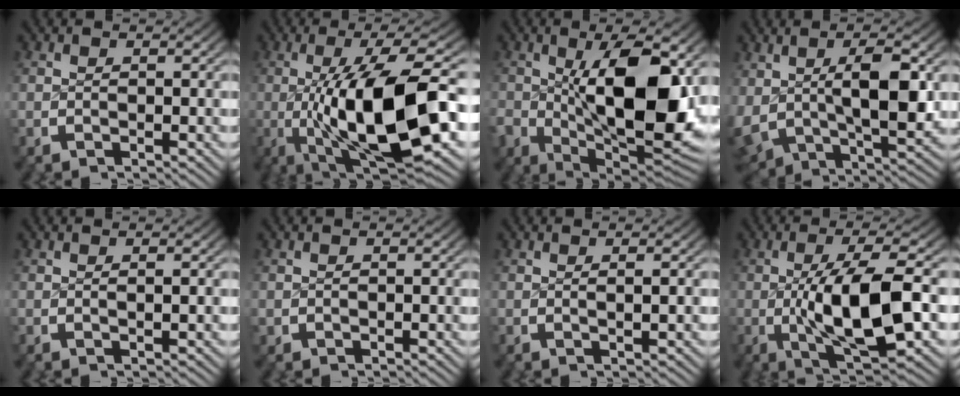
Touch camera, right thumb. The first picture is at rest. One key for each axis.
{"total": 16.1, "fx": -2.1, "fy": 7.0, "fz": 14.3, "tx": -0.262, "ty": -0.031, "tz": -0.014}
{"total": 15.6, "fx": -1.1, "fy": 8.6, "fz": 12.9, "tx": -0.224, "ty": -0.049, "tz": 0.016}
{"total": 8.6, "fx": 0.4, "fy": 5.2, "fz": 6.8, "tx": -0.140, "ty": -0.020, "tz": 0.026}
{"total": 0.5, "fx": 0.2, "fy": 0.0, "fz": 0.5, "tx": -0.008, "ty": 0.000, "tz": 0.005}
{"total": 0.7, "fx": -0.1, "fy": 0.6, "fz": 0.1, "tx": -0.003, "ty": -0.007, "tz": 0.001}
{"total": 0.8, "fx": 0.2, "fy": 0.0, "fz": 0.8, "tx": -0.013, "ty": 0.001, "tz": 0.005}
{"total": 10.4, "fx": -1.1, "fy": 4.3, "fz": 9.4, "tx": -0.185, "ty": -0.025, "tz": -0.004}